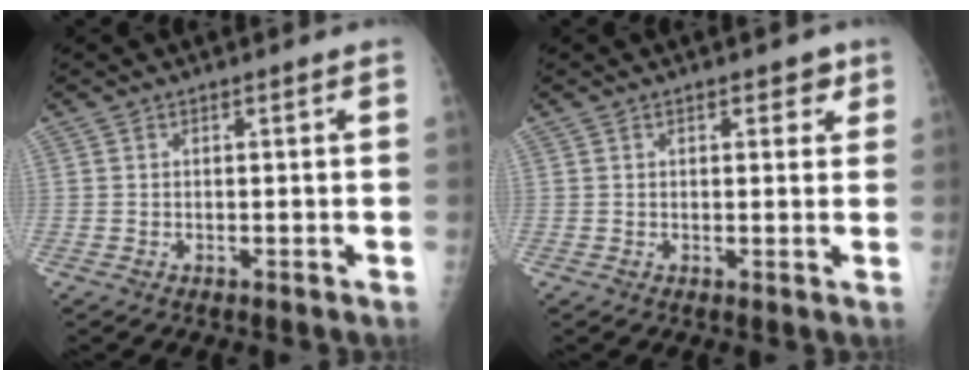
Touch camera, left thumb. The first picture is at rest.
{"total": 2.8, "force": [1.5, 1.6, 1.7], "torque": [0.000, -0.003, 0.016]}